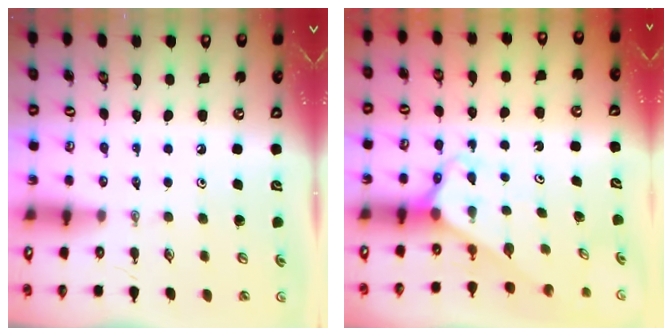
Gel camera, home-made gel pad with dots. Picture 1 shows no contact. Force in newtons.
{"total": 2.6, "press": 2.6, "slide": 0.1}